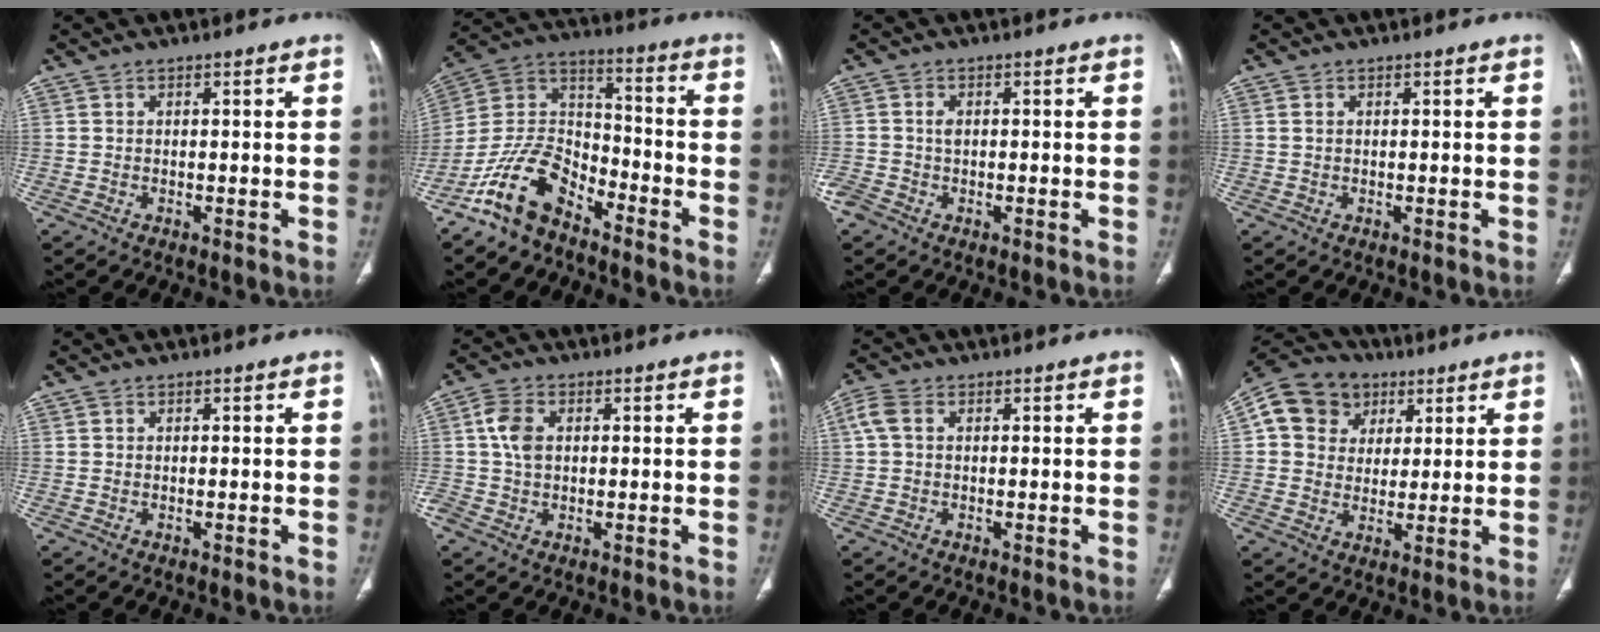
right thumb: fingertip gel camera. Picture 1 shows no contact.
{"total": 13.4, "force": [-9.5, 6.8, 6.6], "torque": [-0.115, 0.078, -0.192]}
{"total": 2.8, "force": [-0.6, 2.0, 1.8], "torque": [-0.035, 0.011, -0.014]}
{"total": 0.7, "force": [0.3, 0.4, 0.5], "torque": [-0.009, 0.002, 0.007]}
{"total": 0.0}
{"total": 4.9, "force": [0.8, 3.4, 3.5], "torque": [-0.072, 0.007, 0.014]}
{"total": 3.5, "force": [0.9, 2.3, 2.4], "torque": [-0.069, 0.015, 0.018]}
{"total": 13.2, "force": [4.6, 11.3, 5.1], "torque": [-0.074, 0.009, 0.072]}